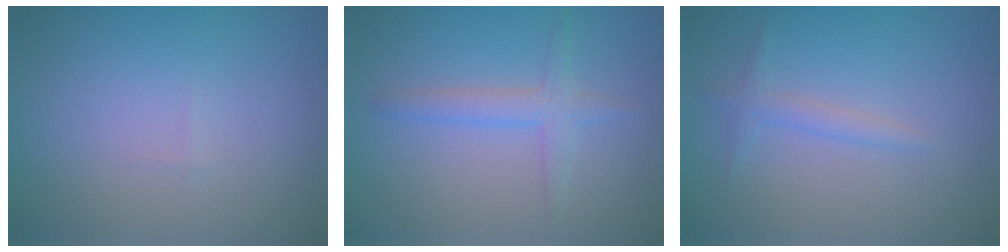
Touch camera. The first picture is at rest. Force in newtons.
{"total": 2.3, "press": 2.3, "slide": 0.1}
{"total": 1.3, "press": 1.3, "slide": 0.0}